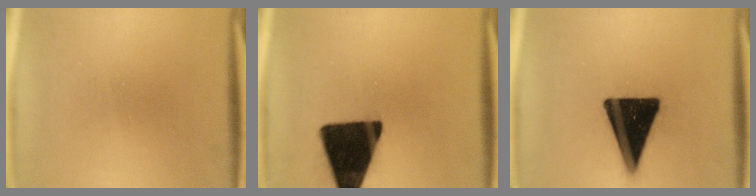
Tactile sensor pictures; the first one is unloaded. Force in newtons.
{"total": 19.0}
{"total": 18.8}